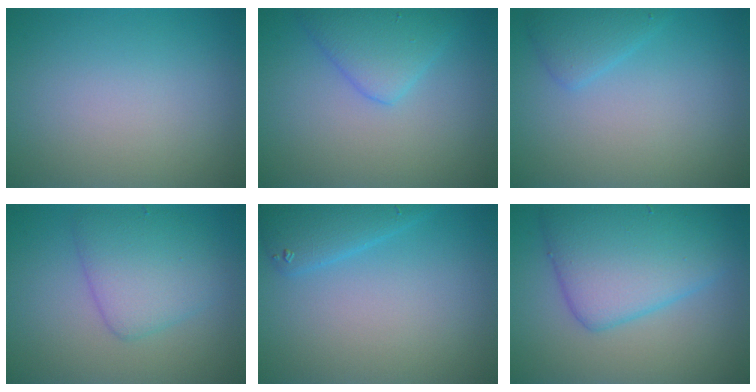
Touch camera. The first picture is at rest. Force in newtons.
{"total": 3.6, "press": 3.6, "slide": 0.1}
{"total": 1.9, "press": 1.9, "slide": 0.1}
{"total": 4.2, "press": 4.2, "slide": 0.2}
{"total": 2.9, "press": 2.9, "slide": 0.2}
{"total": 7.4, "press": 7.4, "slide": 0.2}